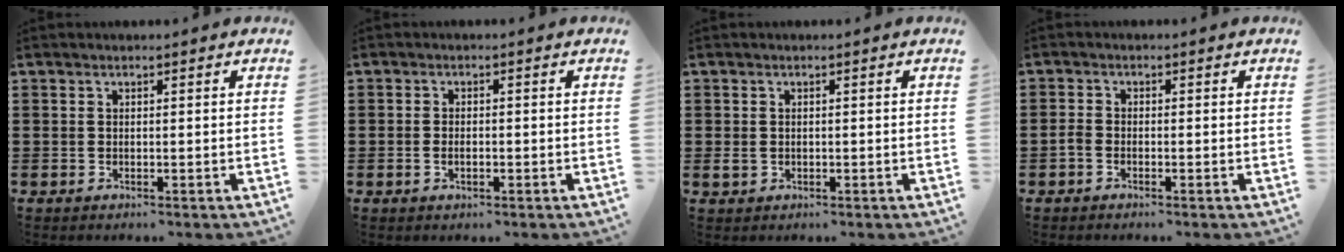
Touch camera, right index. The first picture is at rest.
{"total": 1.4, "force": [-0.5, 0.5, 1.2], "torque": [-0.025, -0.003, -0.008]}
{"total": 1.2, "force": [0.0, 1.1, 0.4], "torque": [-0.011, 0.004, -0.001]}
{"total": 1.2, "force": [-0.8, 0.6, 0.6], "torque": [-0.022, -0.002, -0.018]}